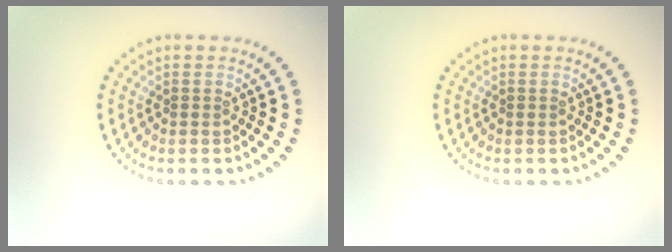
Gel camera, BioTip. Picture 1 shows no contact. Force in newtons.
{"total": 0.0}